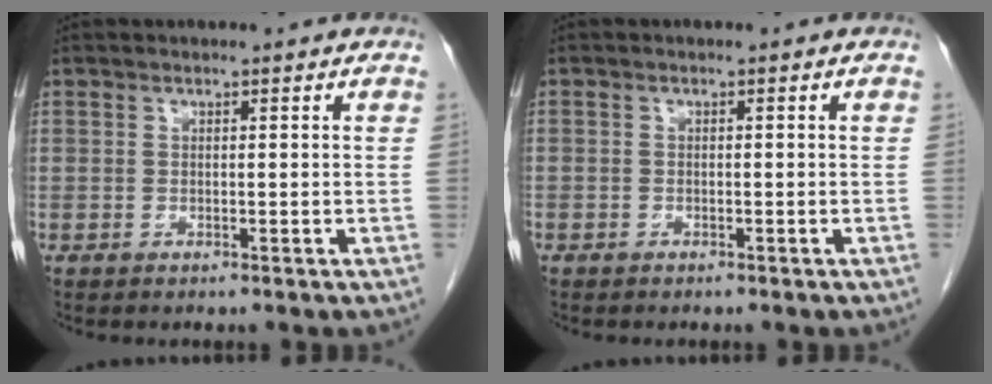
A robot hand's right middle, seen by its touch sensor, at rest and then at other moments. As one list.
[{"total": 0.8, "force": [-0.6, 0.5, 0.0], "torque": [-0.009, 0.003, -0.012]}]